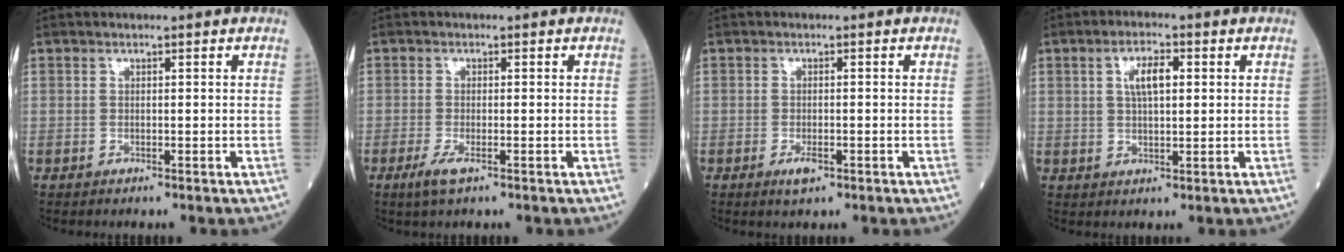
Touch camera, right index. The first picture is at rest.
{"total": 2.5, "force": [-1.4, 0.5, 2.1], "torque": [-0.046, -0.007, -0.027]}
{"total": 2.1, "force": [-1.1, 0.7, 1.6], "torque": [-0.026, -0.001, -0.015]}
{"total": 4.8, "force": [1.3, 1.6, 4.3], "torque": [-0.082, 0.010, 0.024]}